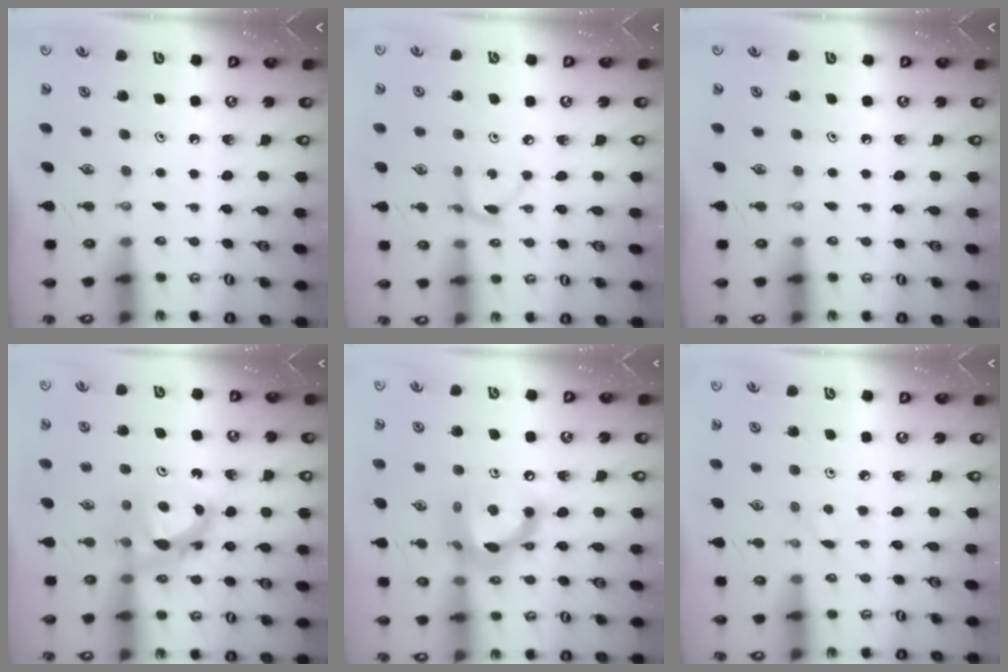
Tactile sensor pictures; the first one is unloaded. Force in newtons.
{"total": 3.4, "press": 3.4, "slide": 0.1}
{"total": 0.0}
{"total": 8.5, "press": 8.5, "slide": 0.5}
{"total": 14.3, "press": 14.3, "slide": 0.9}
{"total": 2.7, "press": 2.7, "slide": 0.3}